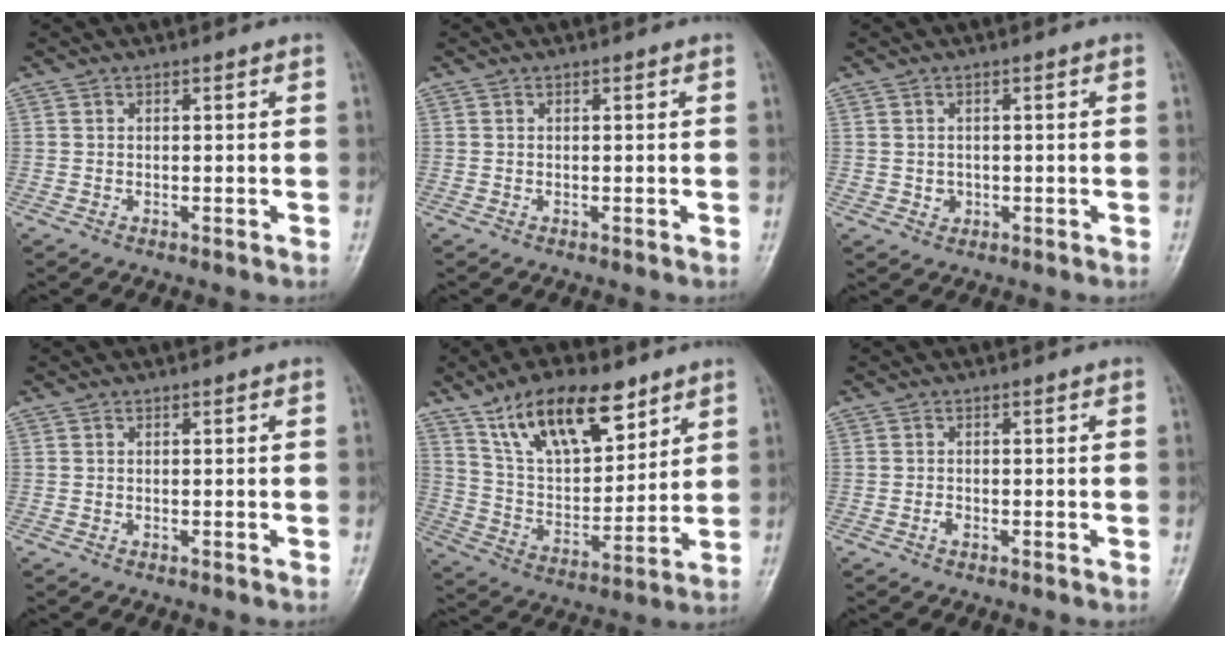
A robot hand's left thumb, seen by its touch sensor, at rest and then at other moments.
{"total": 0.0}
{"total": 1.8, "force": [-0.1, 1.7, 0.6], "torque": [-0.003, 0.003, 0.004]}
{"total": 0.0}
{"total": 17.9, "force": [11.1, 8.1, 11.4], "torque": [-0.151, -0.049, 0.203]}
{"total": 0.9, "force": [-0.5, 0.6, 0.6], "torque": [-0.011, 0.001, -0.010]}